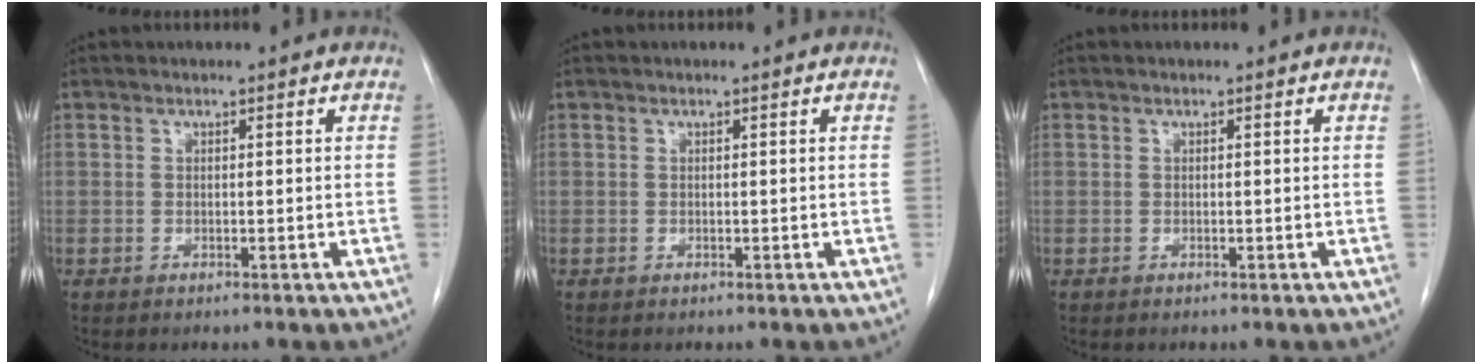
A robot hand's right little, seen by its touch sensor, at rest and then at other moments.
{"total": 0.0}
{"total": 0.0}